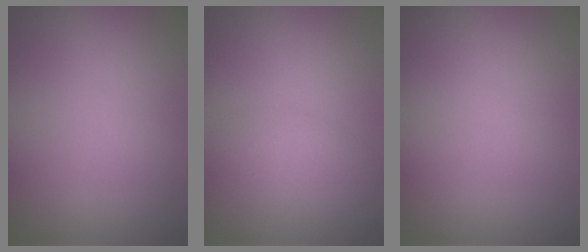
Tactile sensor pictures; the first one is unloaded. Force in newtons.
{"total": 2.0, "press": 2.0, "slide": 0.1}
{"total": 0.0}